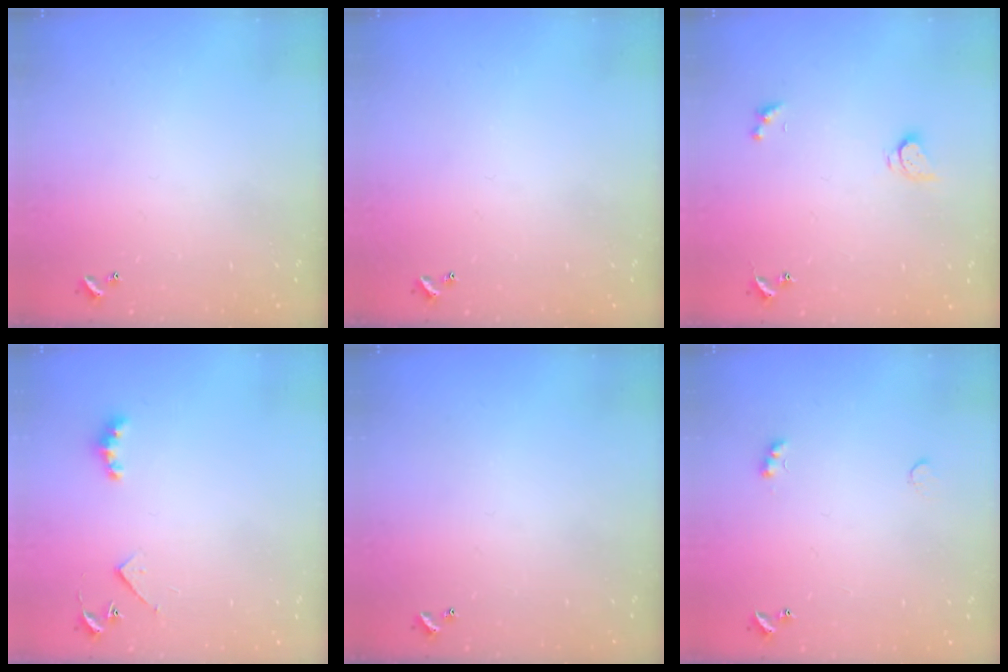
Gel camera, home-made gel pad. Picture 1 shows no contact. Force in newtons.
{"total": 0.0}
{"total": 2.6, "press": 2.6, "slide": 0.2}
{"total": 4.5, "press": 4.4, "slide": 0.7}
{"total": 0.0}
{"total": 3.8, "press": 3.7, "slide": 0.6}